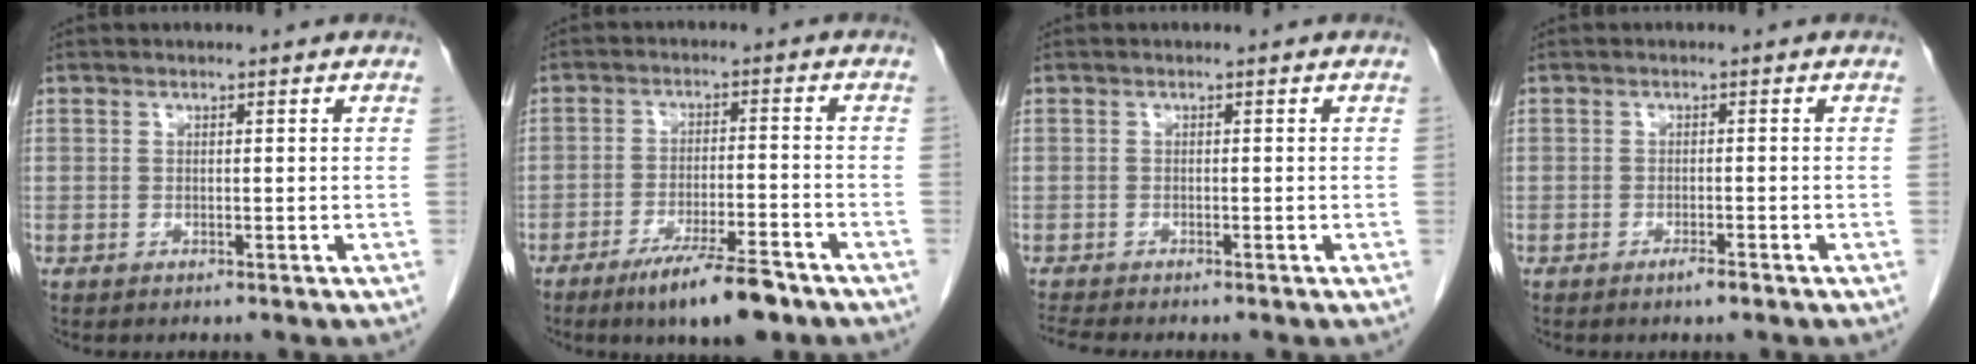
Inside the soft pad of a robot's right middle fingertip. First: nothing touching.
{"total": 9.5, "force": [-6.8, 1.2, 6.5], "torque": [-0.106, -0.016, -0.111]}
{"total": 2.1, "force": [-2.0, -0.3, 0.6], "torque": [-0.018, -0.010, -0.036]}
{"total": 1.4, "force": [-1.0, 0.1, 1.0], "torque": [-0.019, -0.002, -0.015]}